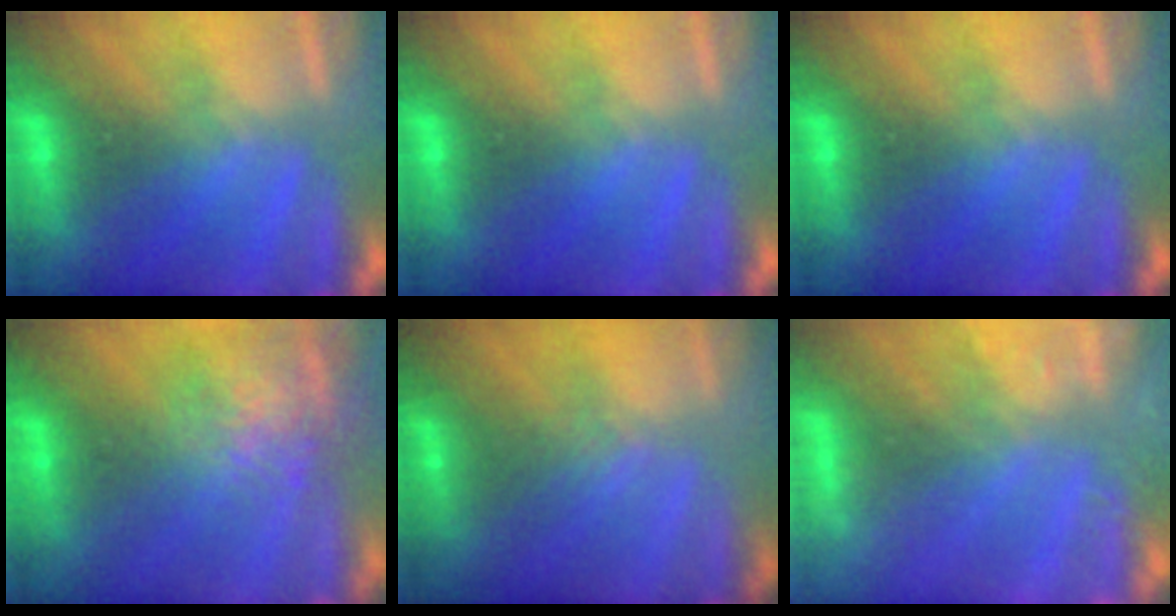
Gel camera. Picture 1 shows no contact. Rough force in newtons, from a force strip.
{"total": 0.0}
{"total": 0.0}
{"total": 7.6}
{"total": 2.5}
{"total": 7.5}